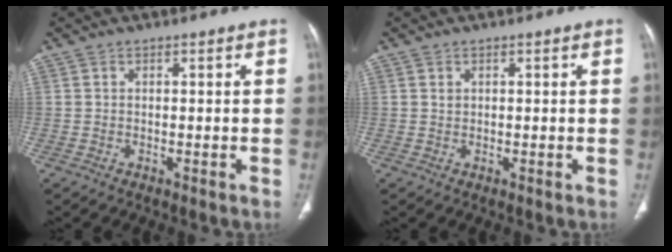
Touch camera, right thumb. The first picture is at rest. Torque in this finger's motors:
{"motor_torque": [-0.03, 0.00, 0.17, -0.32, 0.06]}